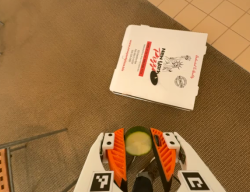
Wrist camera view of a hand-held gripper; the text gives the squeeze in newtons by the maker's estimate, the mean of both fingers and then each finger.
{"total": 9.7, "left": 9.9, "right": 9.4}